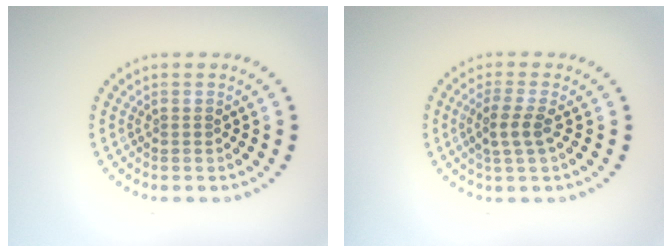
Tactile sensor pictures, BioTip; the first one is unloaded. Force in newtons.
{"total": 2.2, "press": 2.0, "slide": 1.0}